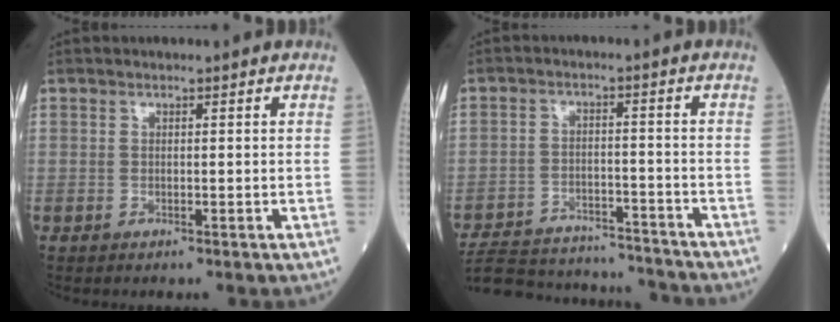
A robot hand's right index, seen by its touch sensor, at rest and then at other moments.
{"total": 18.1, "force": [-17.2, 3.2, 4.6], "torque": [-0.100, 0.002, -0.248]}